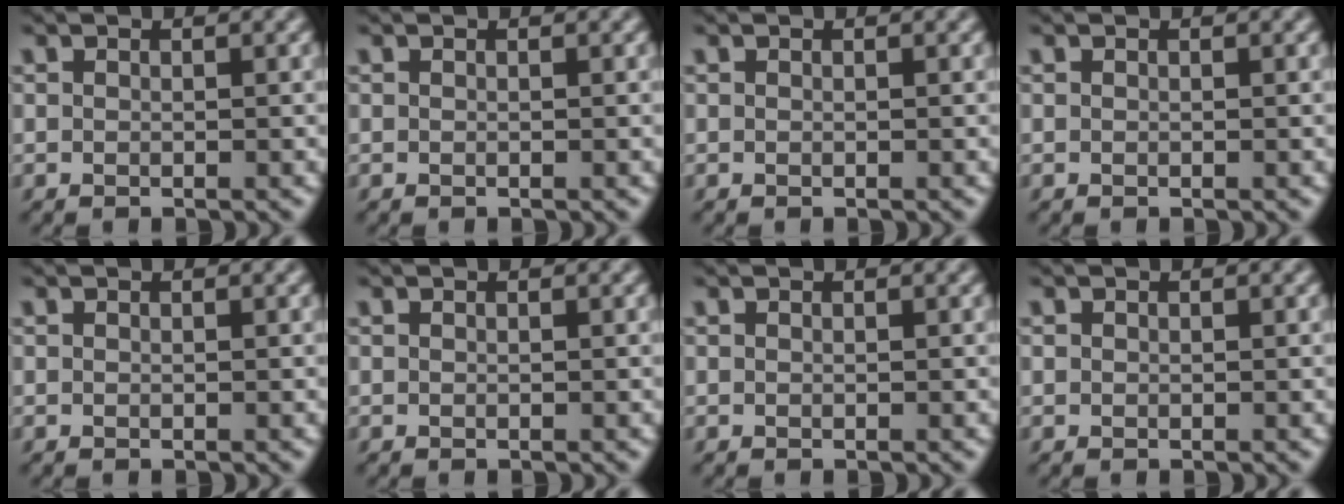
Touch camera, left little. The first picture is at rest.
{"total": 0.0}
{"total": 0.0}
{"total": 0.0}
{"total": 0.0}
{"total": 0.0}
{"total": 0.0}
{"total": 0.0}